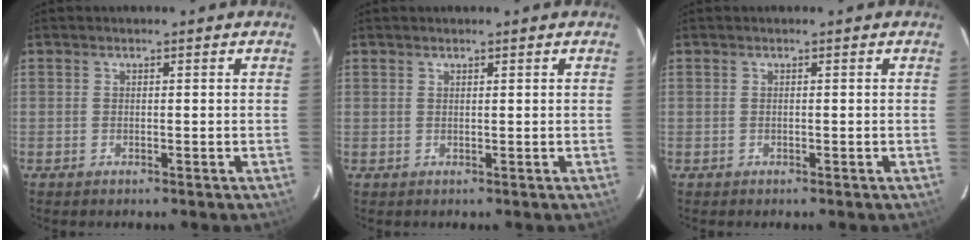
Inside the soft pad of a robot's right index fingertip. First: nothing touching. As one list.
[{"total": 0.8, "force": [0.5, 0.6, 0.0], "torque": [0.000, 0.002, 0.009]}, {"total": 0.0}]